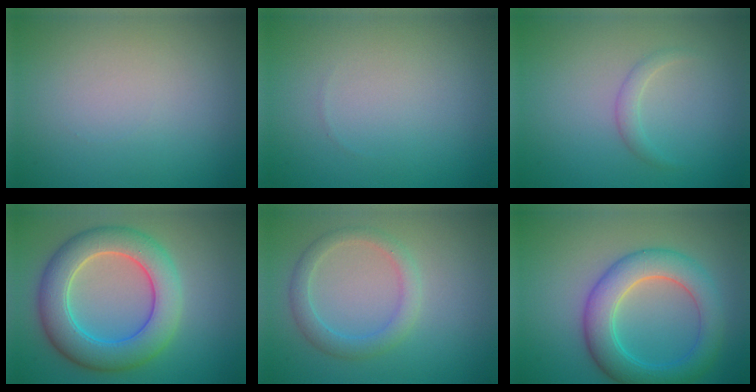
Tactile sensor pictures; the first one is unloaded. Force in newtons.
{"total": 0.0}
{"total": 1.2, "press": 1.2, "slide": 0.1}
{"total": 7.5, "press": 7.5, "slide": 0.3}
{"total": 2.6, "press": 2.6, "slide": 0.2}
{"total": 6.1, "press": 6.1, "slide": 0.3}